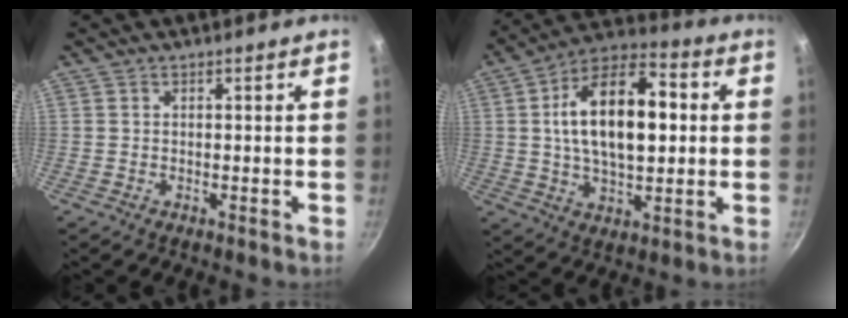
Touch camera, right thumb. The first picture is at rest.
{"total": 19.0, "force": [2.3, 10.0, 16.0], "torque": [-0.249, 0.017, 0.033]}